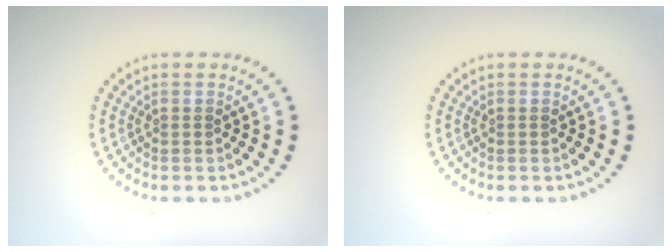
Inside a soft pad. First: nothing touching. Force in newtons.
{"total": 0.0}